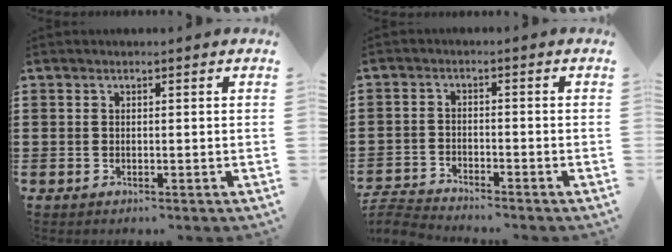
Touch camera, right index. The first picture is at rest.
{"total": 3.4, "force": [-3.4, 0.2, 0.1], "torque": [-0.015, -0.002, -0.075]}